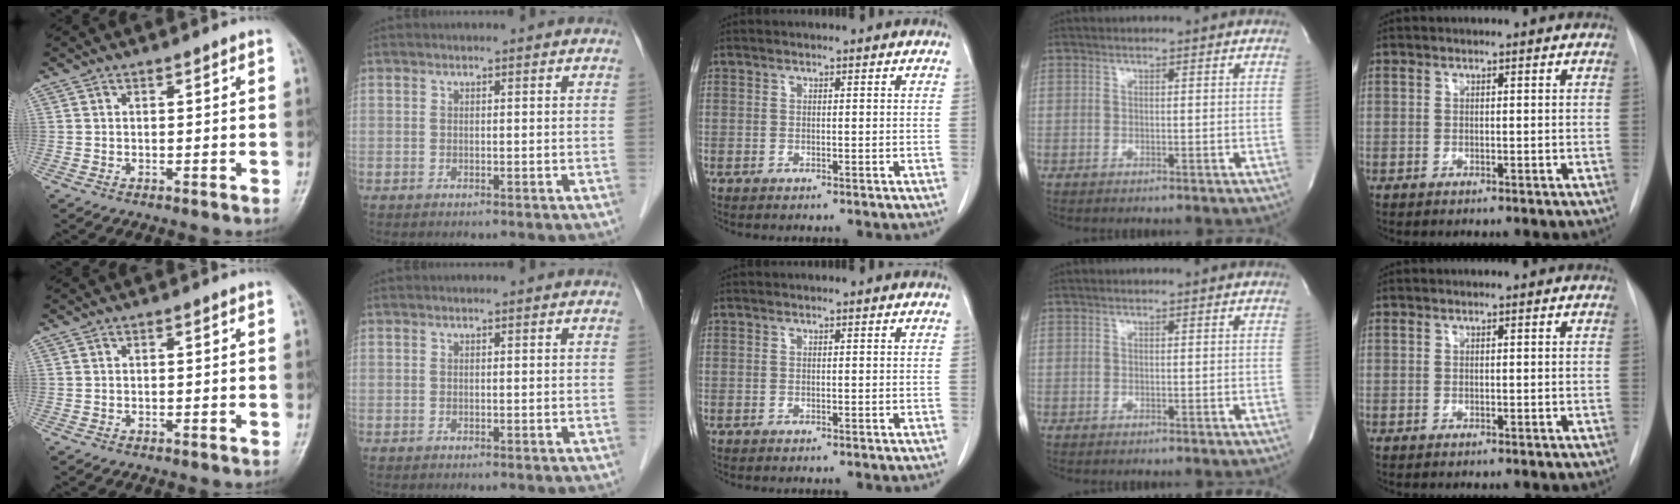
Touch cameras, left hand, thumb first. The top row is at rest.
{}